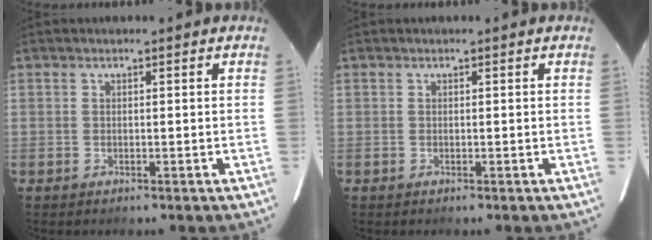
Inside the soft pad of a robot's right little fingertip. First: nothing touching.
{"total": 0.0}